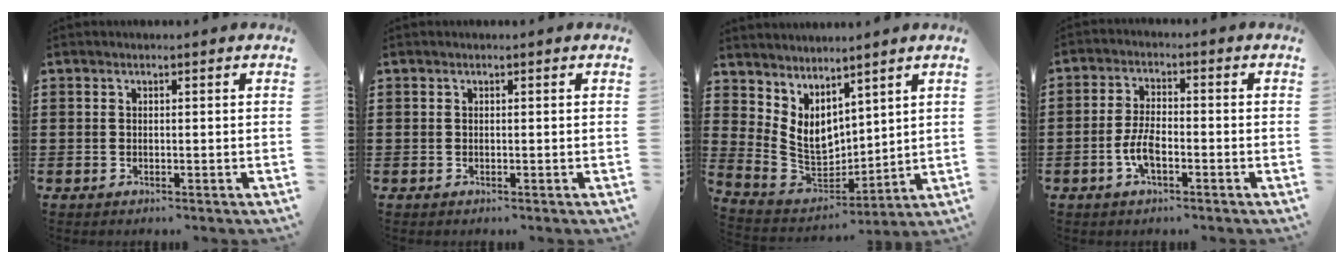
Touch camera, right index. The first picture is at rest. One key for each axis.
{"total": 0.0}
{"total": 6.1, "fx": 3.2, "fy": 4.2, "fz": 3.0, "tx": -0.094, "ty": -0.028, "tz": 0.060}
{"total": 4.9, "fx": -1.9, "fy": 1.9, "fz": 4.2, "tx": -0.100, "ty": -0.005, "tz": -0.040}